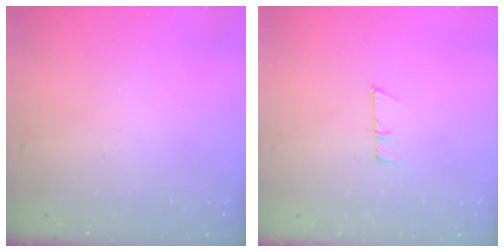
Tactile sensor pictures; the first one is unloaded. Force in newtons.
{"total": 5.4, "press": 5.2, "slide": 1.3}